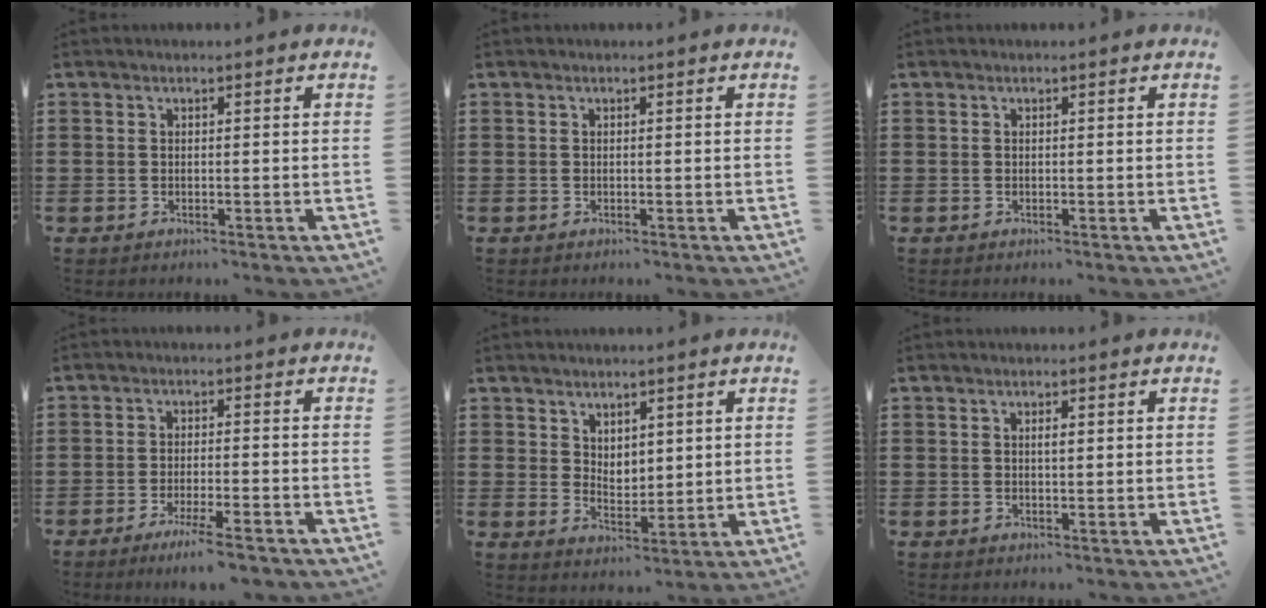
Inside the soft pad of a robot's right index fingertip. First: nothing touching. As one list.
[{"total": 0.0}, {"total": 0.0}, {"total": 4.8, "force": [-3.7, -0.1, 3.1], "torque": [-0.056, -0.011, -0.066]}, {"total": 3.5, "force": [3.0, 1.9, 0.4], "torque": [-0.017, 0.000, 0.057]}, {"total": 1.1, "force": [0.2, 0.3, 1.0], "torque": [-0.021, 0.002, 0.003]}]